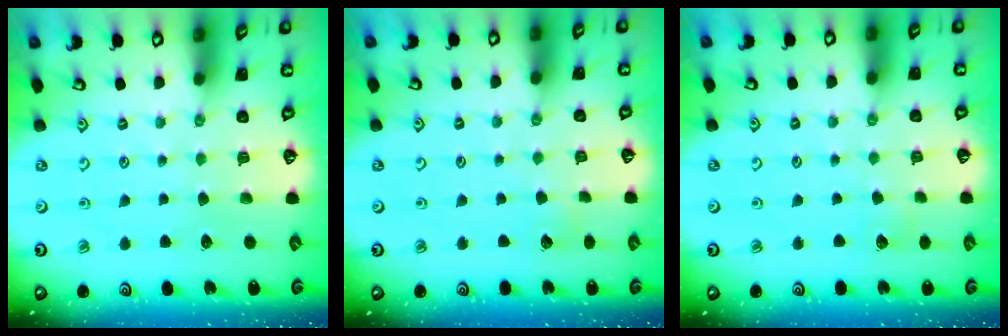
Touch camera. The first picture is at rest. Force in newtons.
{"total": 2.4, "press": 2.4, "slide": 0.2}
{"total": 3.4, "press": 3.4, "slide": 0.3}